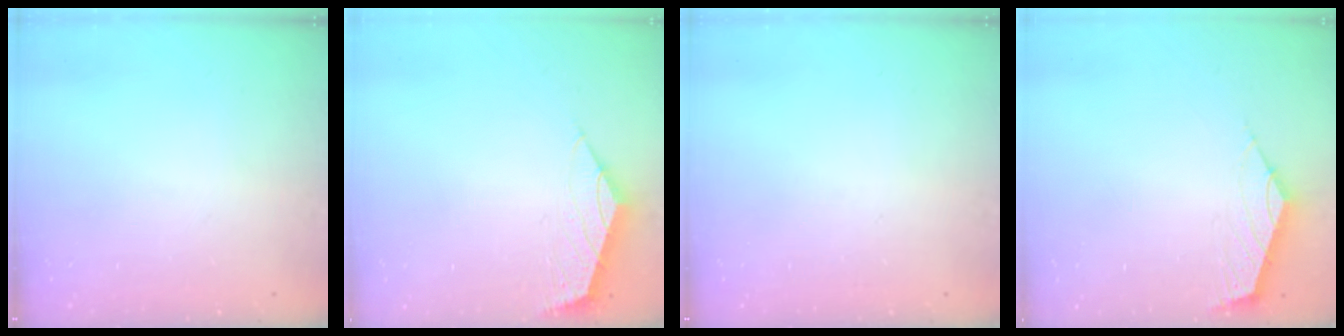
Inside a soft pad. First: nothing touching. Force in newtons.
{"total": 2.3, "press": 2.2, "slide": 0.6}
{"total": 0.0}
{"total": 2.6, "press": 2.5, "slide": 0.6}